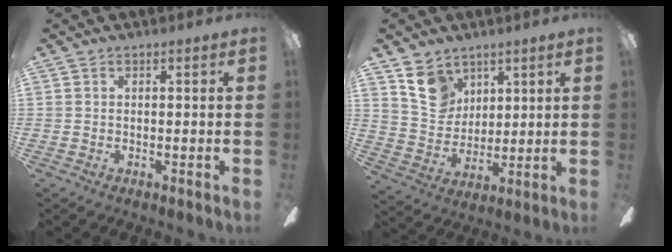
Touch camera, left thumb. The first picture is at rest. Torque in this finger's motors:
{"motor_torque": [0.83, 0.53, 0.56, -0.37, 0.02]}